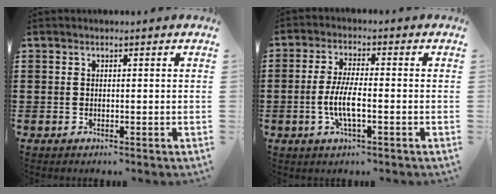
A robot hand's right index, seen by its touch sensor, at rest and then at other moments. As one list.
[{"total": 5.7, "force": [-1.7, 1.4, 5.3], "torque": [-0.118, -0.006, -0.038]}]